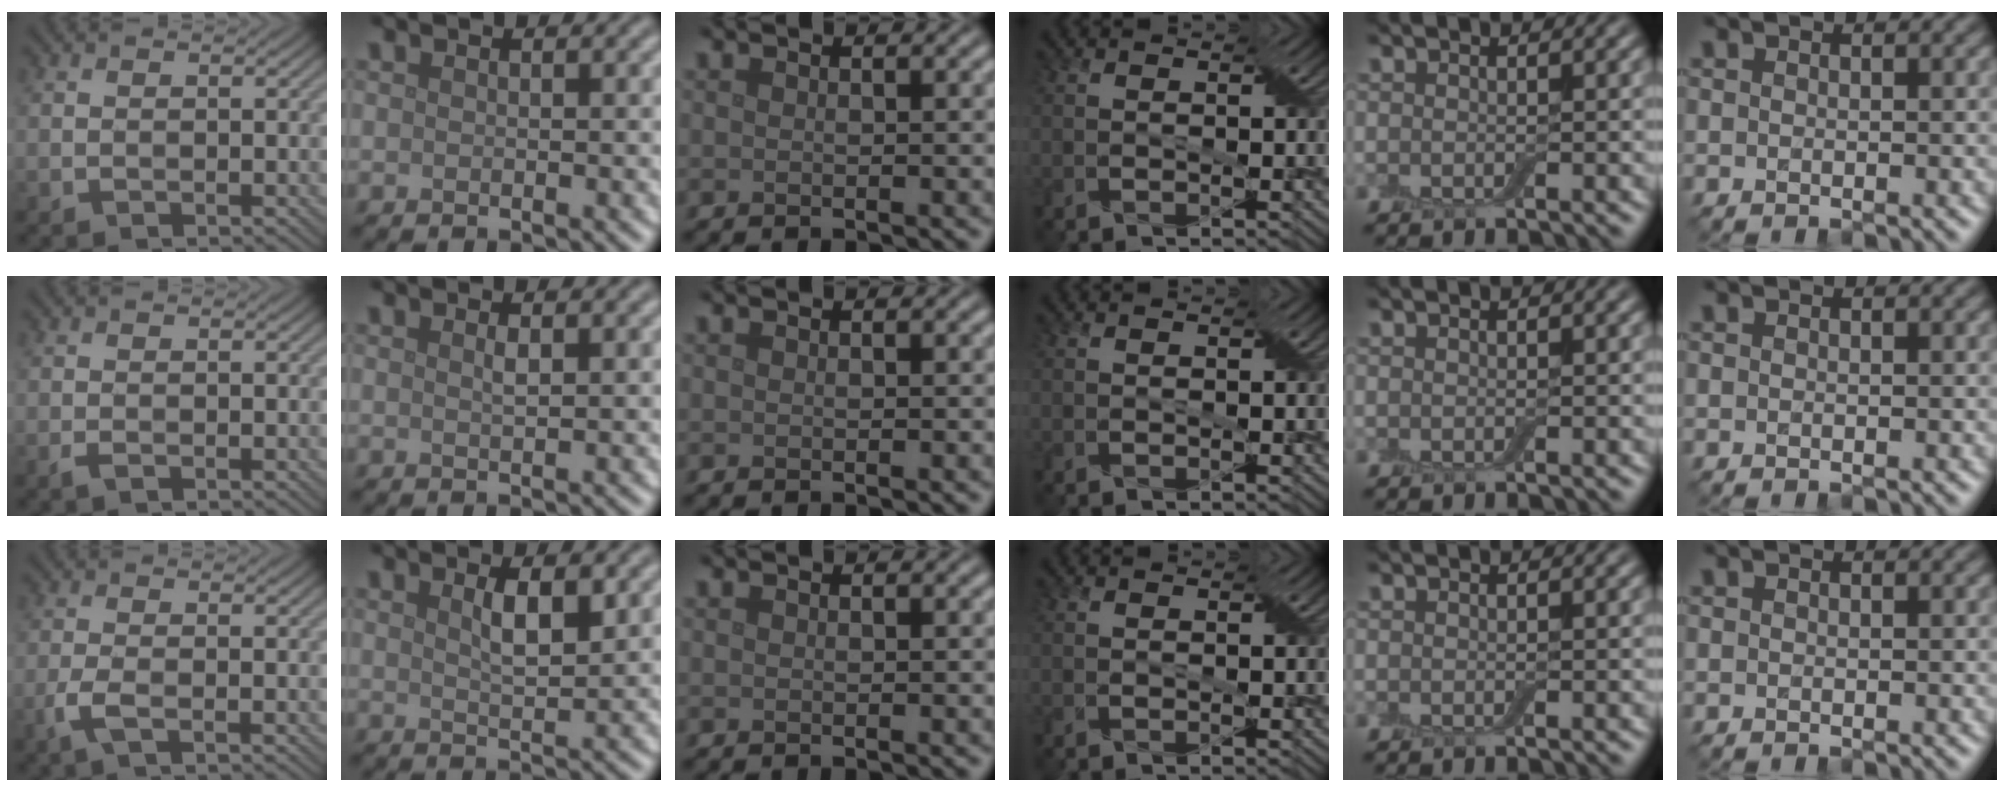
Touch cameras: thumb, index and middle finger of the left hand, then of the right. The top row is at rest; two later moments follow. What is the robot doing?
{"motion": "insert", "object": "box of matches"}